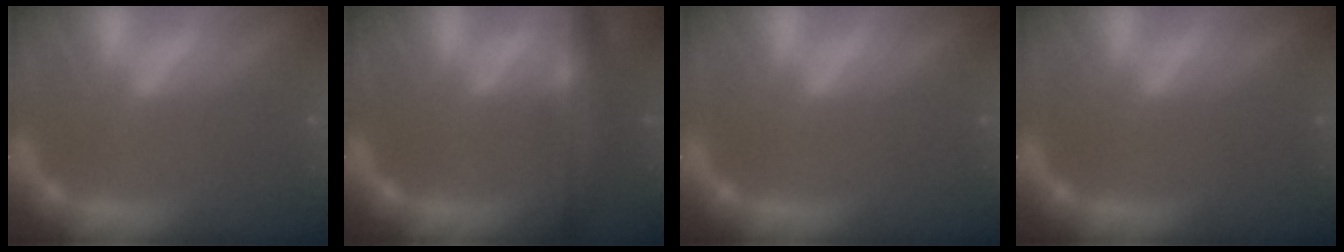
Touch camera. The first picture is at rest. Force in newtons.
{"total": 6.0}
{"total": 0.0}
{"total": 0.0}